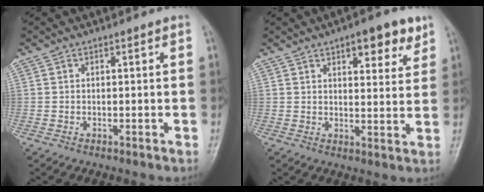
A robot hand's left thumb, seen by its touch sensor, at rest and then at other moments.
{"total": 8.6, "force": [5.1, 3.3, 6.0], "torque": [-0.057, -0.023, 0.067]}